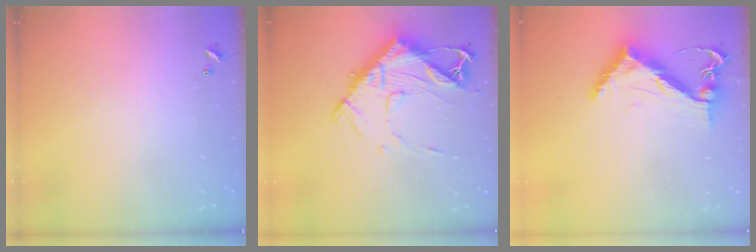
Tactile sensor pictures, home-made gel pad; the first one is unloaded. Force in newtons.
{"total": 15.6, "press": 15.6, "slide": 1.1}
{"total": 10.7, "press": 10.6, "slide": 1.3}